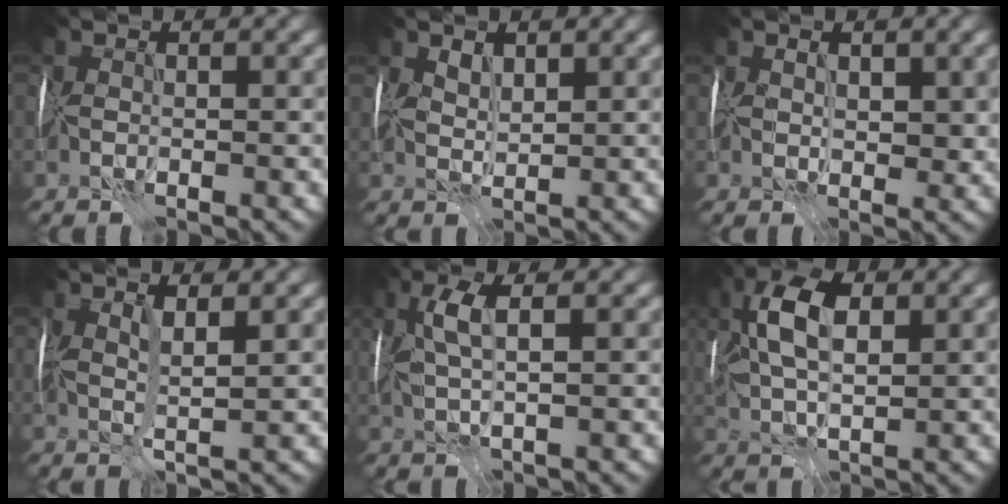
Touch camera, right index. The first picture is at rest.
{"total": 1.3, "force": [1.1, 0.6, 0.4], "torque": [-0.013, 0.005, 0.025]}
{"total": 2.3, "force": [0.8, 1.4, 1.7], "torque": [-0.030, 0.004, 0.022]}
{"total": 2.1, "force": [1.1, 0.2, 1.8], "torque": [-0.034, 0.005, 0.021]}
{"total": 3.4, "force": [1.2, 0.8, 3.1], "torque": [-0.069, 0.012, 0.025]}
{"total": 7.0, "force": [2.0, 3.6, 5.7], "torque": [-0.131, 0.023, 0.033]}